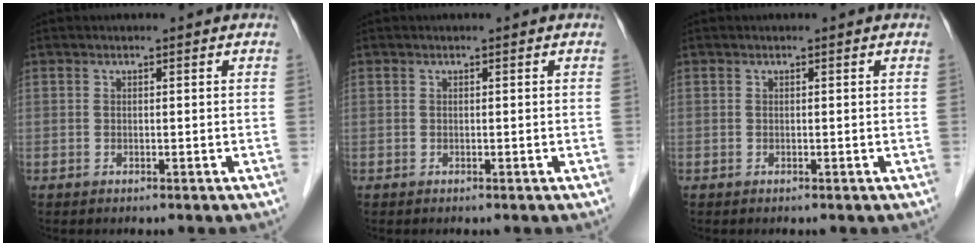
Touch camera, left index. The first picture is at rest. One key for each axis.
{"total": 0.0}
{"total": 0.0}